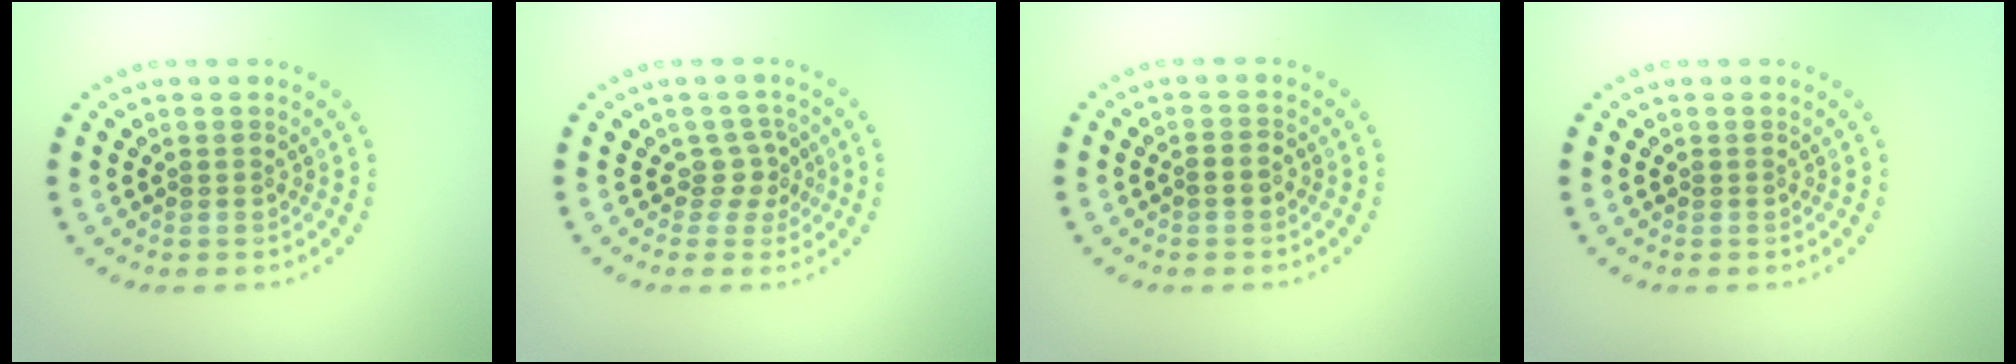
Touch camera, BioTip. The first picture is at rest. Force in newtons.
{"total": 1.9, "press": 1.5, "slide": 1.2}
{"total": 1.2, "press": 1.0, "slide": 0.6}
{"total": 0.0}